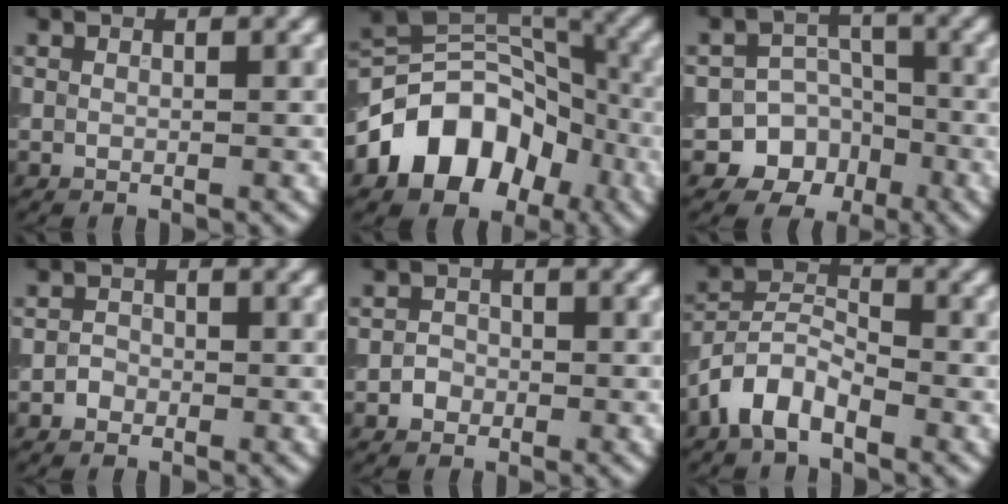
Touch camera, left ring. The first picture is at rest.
{"total": 9.3, "force": [-4.3, 6.7, 4.8], "torque": [-0.056, 0.008, -0.084]}
{"total": 7.1, "force": [-3.5, 6.1, 1.2], "torque": [0.013, -0.009, -0.079]}
{"total": 1.0, "force": [-0.5, 0.9, 0.2], "torque": [0.003, 0.001, -0.010]}
{"total": 1.3, "force": [-0.5, 1.2, 0.3], "torque": [0.003, 0.002, -0.011]}
{"total": 4.6, "force": [-2.9, 2.4, 2.7], "torque": [-0.049, 0.011, -0.067]}